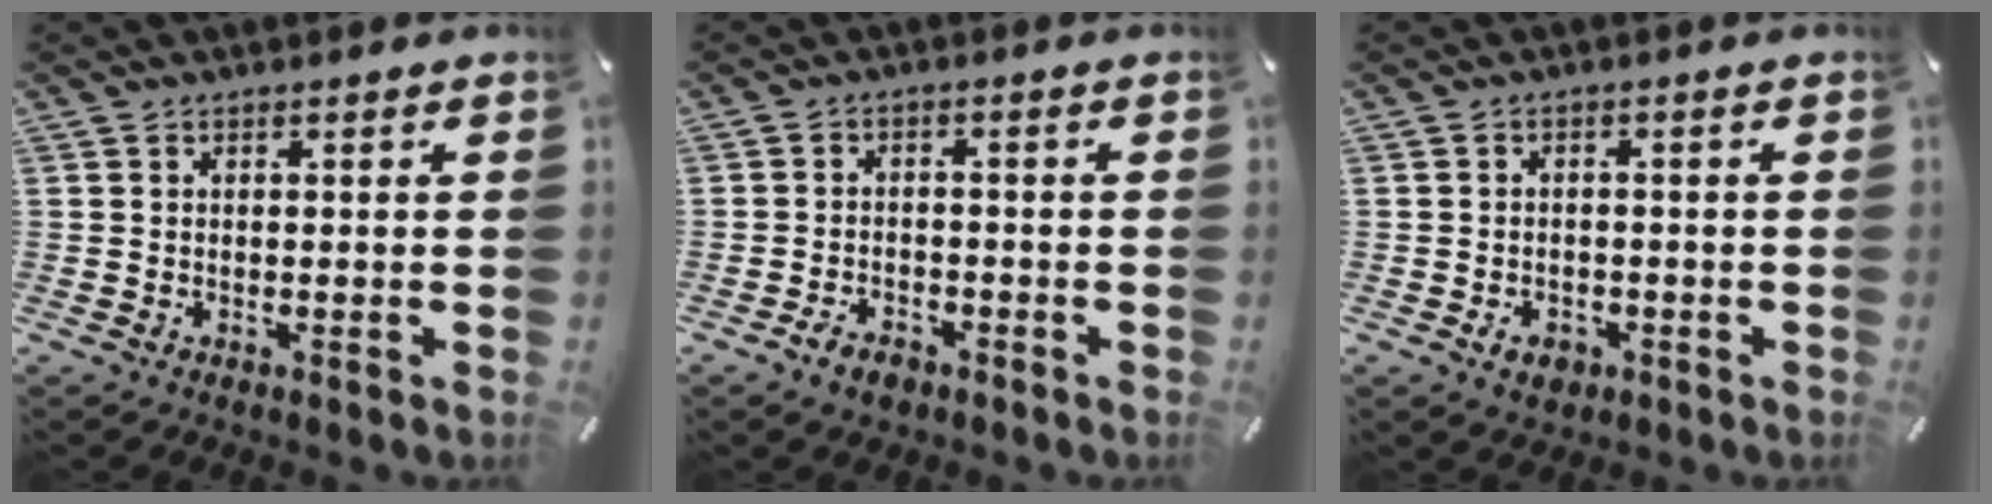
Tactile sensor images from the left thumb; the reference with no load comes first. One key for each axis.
{"total": 3.6, "fx": -2.5, "fy": 2.0, "fz": 1.5, "tx": -0.032, "ty": 0.011, "tz": -0.049}
{"total": 3.6, "fx": -1.7, "fy": 2.6, "fz": 1.7, "tx": -0.036, "ty": 0.005, "tz": -0.032}